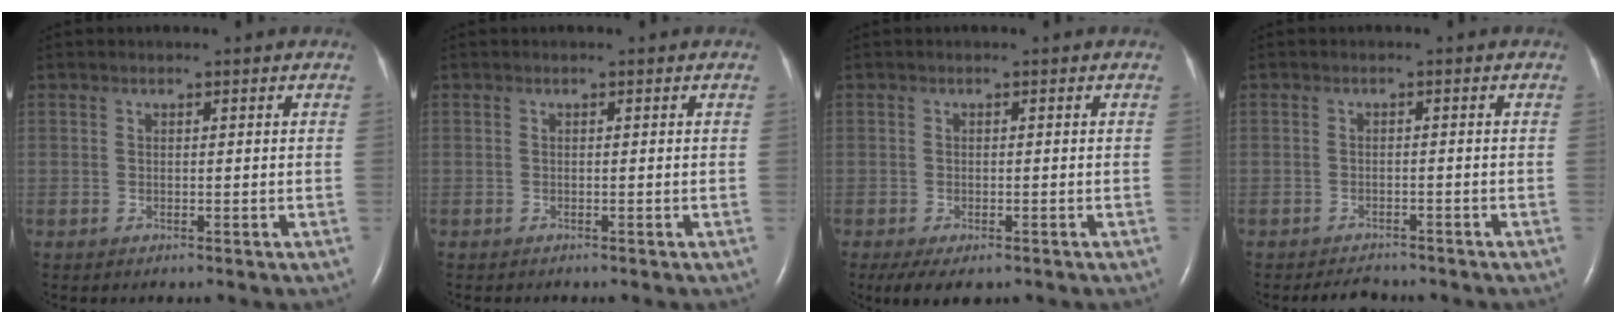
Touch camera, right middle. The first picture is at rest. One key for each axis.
{"total": 0.0}
{"total": 5.3, "fx": -3.5, "fy": 2.2, "fz": 3.3, "tx": -0.055, "ty": -0.011, "tz": -0.055}
{"total": 3.0, "fx": -2.8, "fy": 0.9, "fz": 0.4, "tx": -0.013, "ty": -0.007, "tz": -0.043}